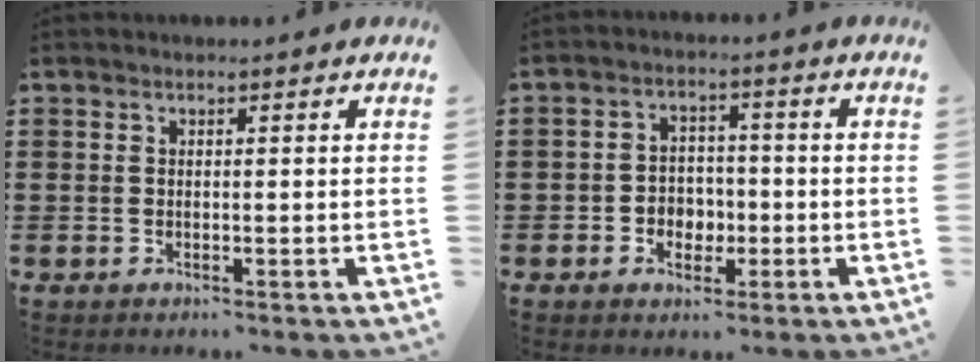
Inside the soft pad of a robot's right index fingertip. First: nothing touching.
{"total": 3.6, "force": [-1.3, 3.0, 1.4], "torque": [-0.027, 0.002, -0.031]}